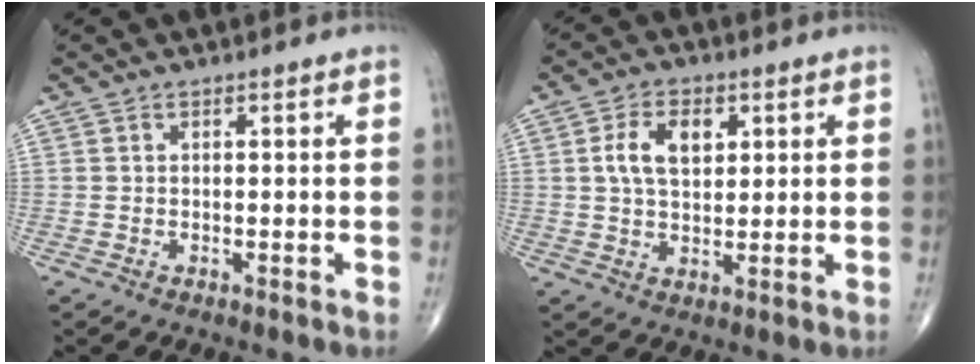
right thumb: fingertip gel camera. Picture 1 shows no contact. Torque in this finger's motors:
{"motor_torque": [0.09, 0.08, 0.36, 0.10, 0.11]}